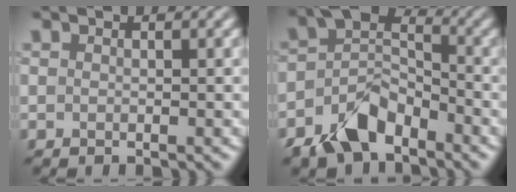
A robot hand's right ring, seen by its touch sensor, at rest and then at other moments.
{"total": 6.0, "force": [-3.6, 3.4, 3.3], "torque": [-0.058, 0.007, -0.082]}